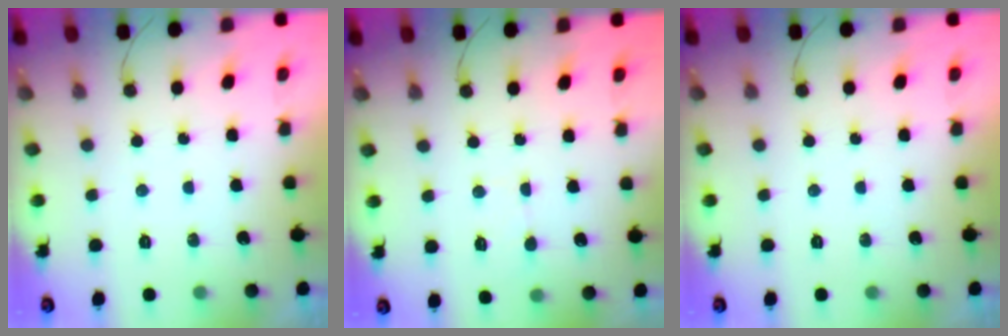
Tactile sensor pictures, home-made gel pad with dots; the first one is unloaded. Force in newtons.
{"total": 3.9, "press": 3.9, "slide": 0.4}
{"total": 0.0}